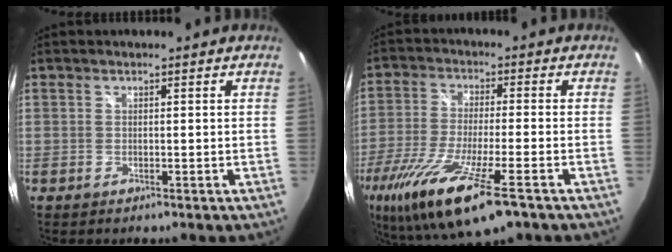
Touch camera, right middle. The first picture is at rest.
{"total": 19.6, "force": [-11.5, 3.8, 15.5], "torque": [-0.312, -0.075, -0.206]}